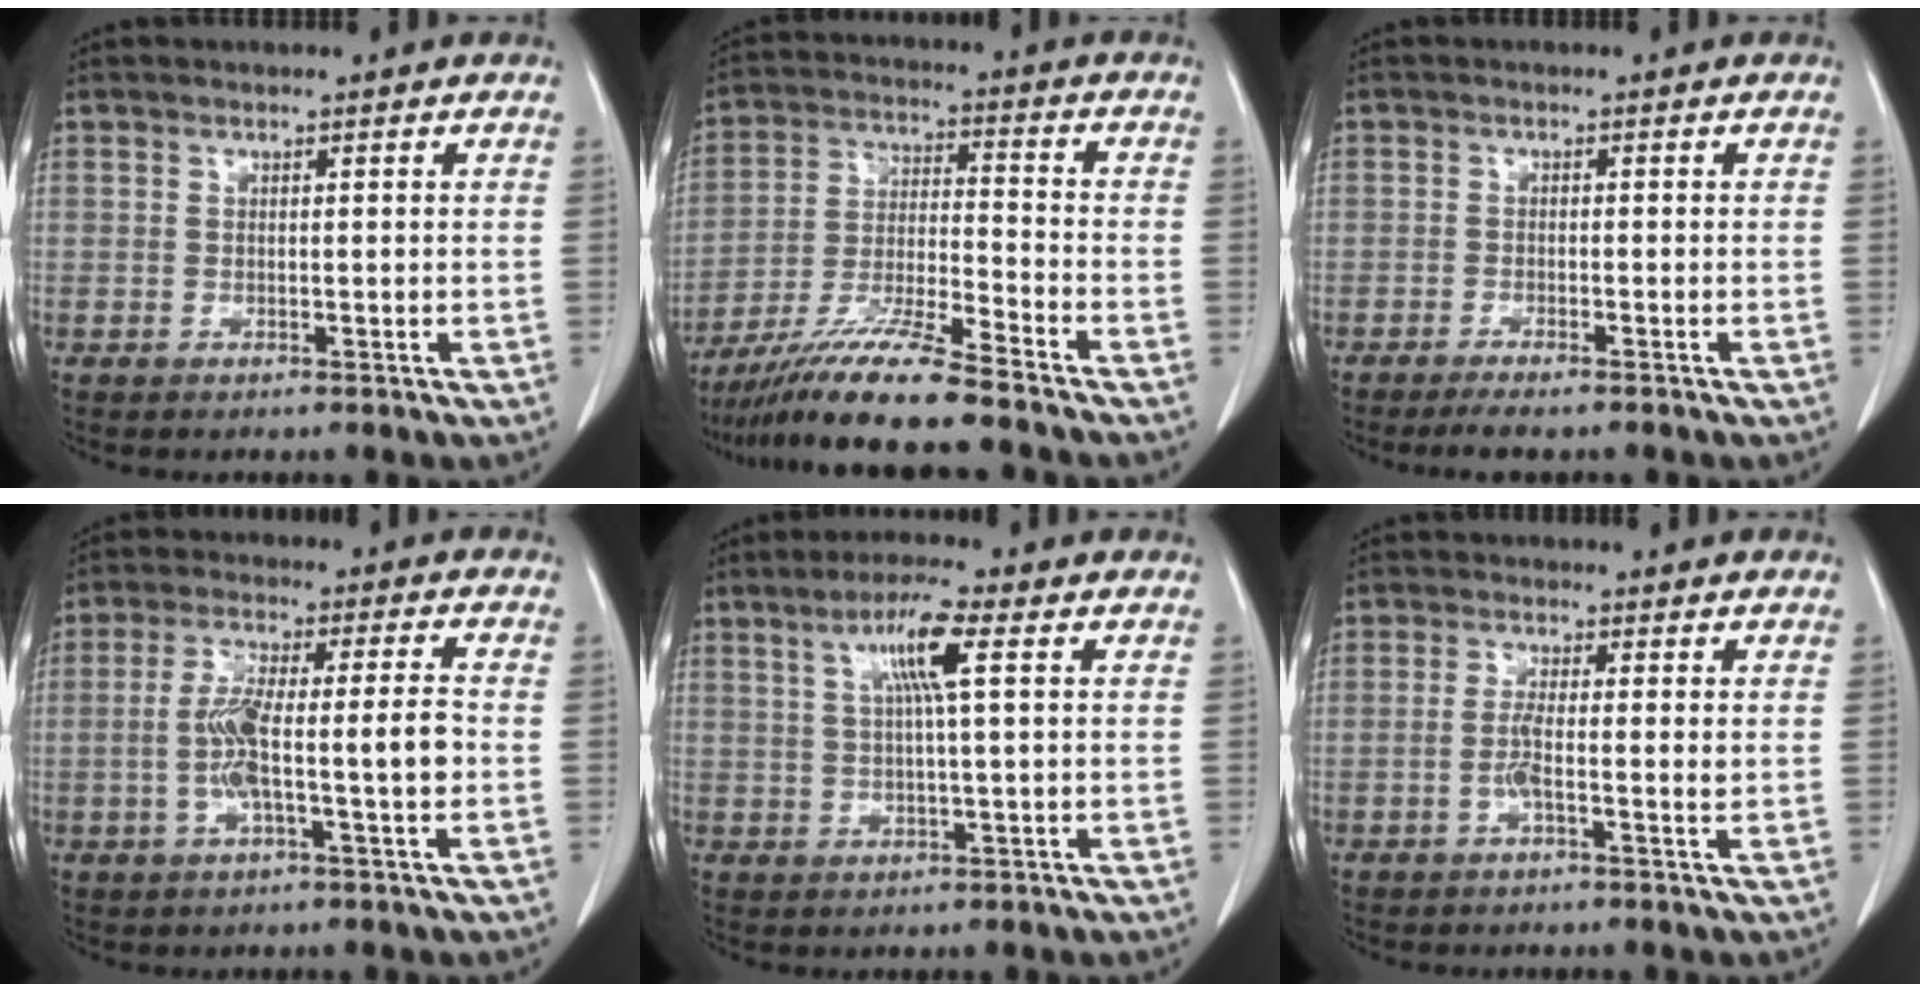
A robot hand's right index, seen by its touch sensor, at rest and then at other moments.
{"total": 13.2, "force": [-10.8, -0.5, 7.5], "torque": [-0.140, -0.019, -0.197]}
{"total": 3.4, "force": [-2.8, 0.4, 1.8], "torque": [-0.025, -0.006, -0.039]}
{"total": 9.2, "force": [-1.5, 0.8, 9.0], "torque": [-0.171, 0.015, -0.028]}
{"total": 6.7, "force": [2.3, -0.1, 6.3], "torque": [-0.115, 0.007, 0.040]}
{"total": 3.0, "force": [-0.5, 0.0, 3.0], "torque": [-0.058, 0.000, -0.012]}